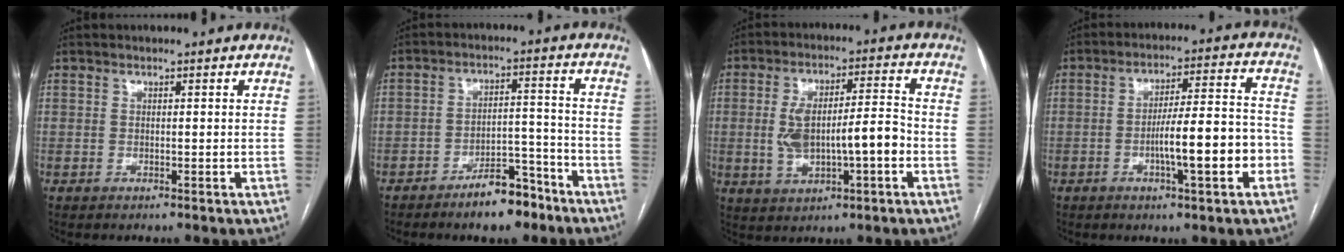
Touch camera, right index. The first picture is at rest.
{"total": 7.7, "force": [-5.8, 3.0, 4.2], "torque": [-0.058, 0.019, -0.089]}
{"total": 11.1, "force": [-1.6, 3.3, 10.5], "torque": [-0.196, 0.024, -0.017]}
{"total": 11.3, "force": [-3.6, 1.4, 10.6], "torque": [-0.170, 0.016, -0.052]}